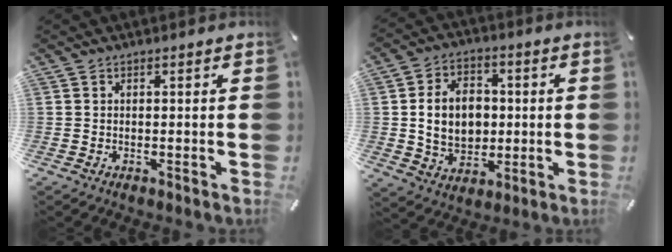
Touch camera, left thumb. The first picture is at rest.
{"total": 11.6, "force": [0.7, 9.1, 7.1], "torque": [-0.131, 0.011, 0.013]}